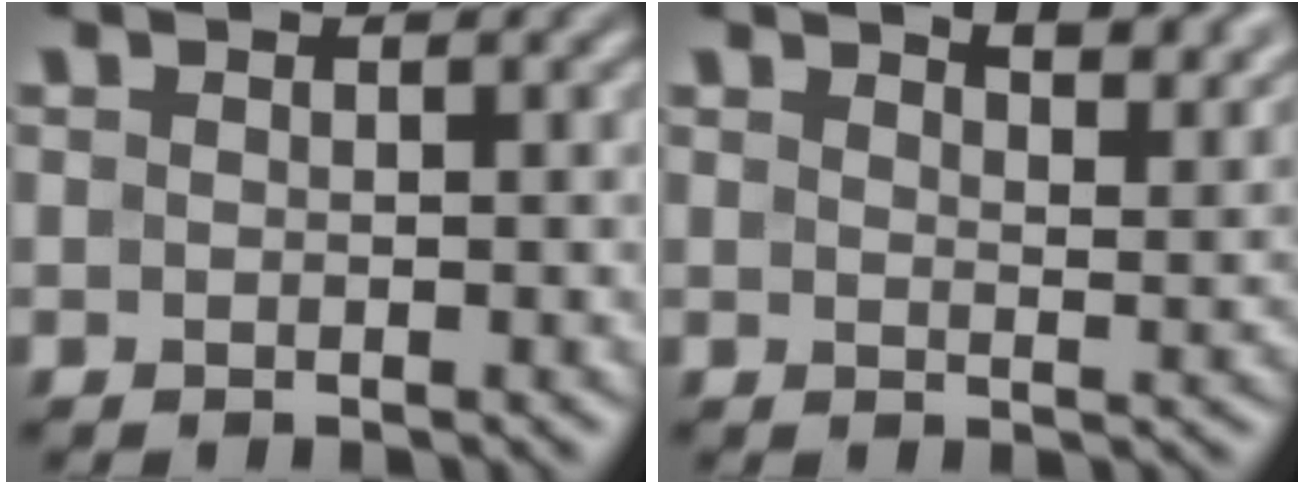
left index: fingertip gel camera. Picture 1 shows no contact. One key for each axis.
{"total": 5.2, "fx": 4.3, "fy": 1.6, "fz": 2.4, "tx": -0.012, "ty": 0.010, "tz": 0.042}